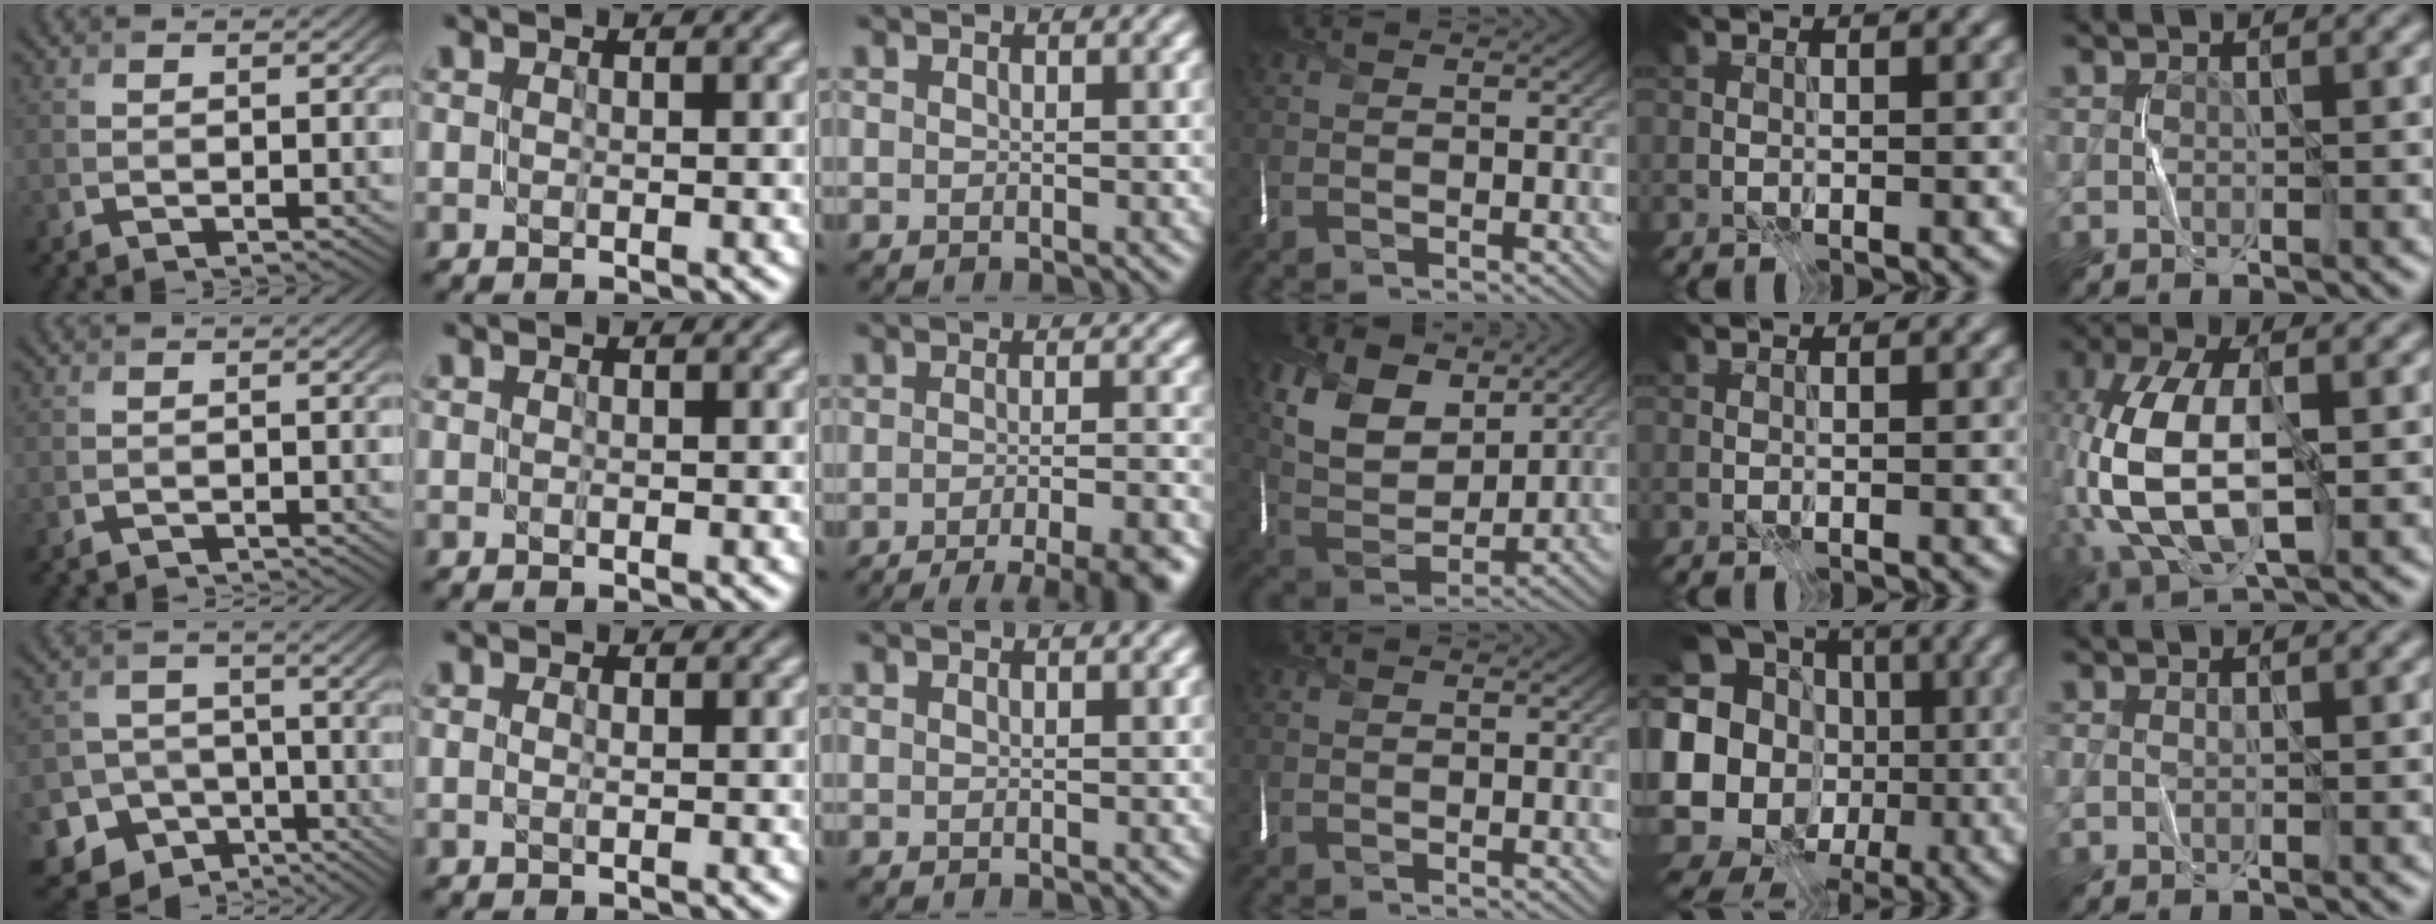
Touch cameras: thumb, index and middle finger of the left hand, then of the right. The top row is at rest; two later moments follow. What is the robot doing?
{"motion": "fold", "object": "scarf"}